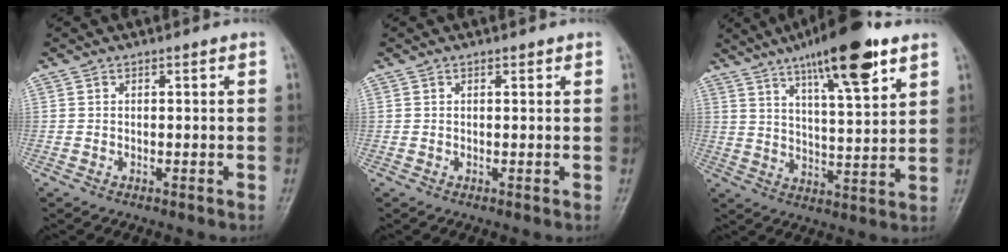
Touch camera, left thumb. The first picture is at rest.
{"total": 0.6, "force": [0.4, 0.3, 0.3], "torque": [-0.004, -0.002, 0.003]}
{"total": 17.0, "force": [10.2, 4.0, 13.0], "torque": [-0.186, -0.040, 0.164]}